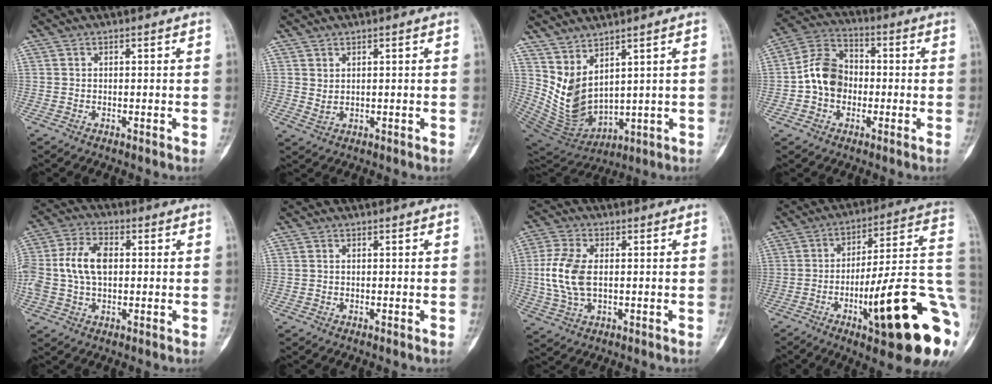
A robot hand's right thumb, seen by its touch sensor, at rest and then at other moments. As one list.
[{"total": 1.7, "force": [0.9, 0.9, 1.2], "torque": [-0.021, -0.010, 0.024]}, {"total": 10.3, "force": [4.6, 5.0, 7.7], "torque": [-0.127, -0.044, 0.120]}, {"total": 10.0, "force": [-1.1, 7.9, 6.0], "torque": [-0.096, 0.036, -0.035]}, {"total": 10.6, "force": [0.6, 6.6, 8.2], "torque": [-0.175, 0.021, 0.011]}, {"total": 0.0}, {"total": 9.8, "force": [0.2, 5.6, 8.0], "torque": [-0.184, 0.003, 0.003]}, {"total": 27.0, "force": [-7.3, 5.3, 25.4], "torque": [-0.305, 0.015, -0.099]}]